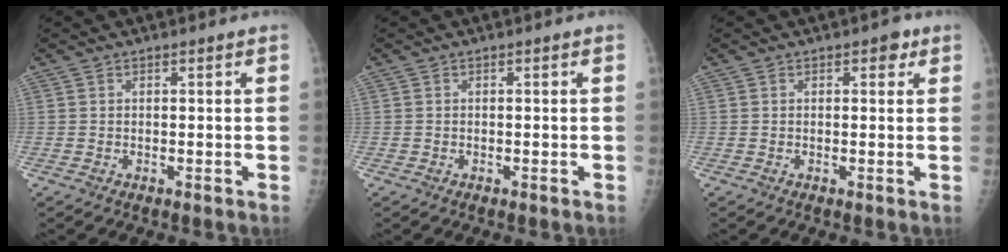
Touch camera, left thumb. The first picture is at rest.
{"total": 0.0}
{"total": 2.0, "force": [0.9, 1.2, 1.2], "torque": [-0.001, 0.001, 0.007]}